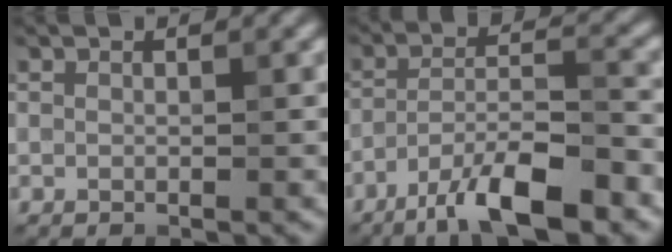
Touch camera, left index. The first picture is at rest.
{"total": 8.4, "force": [-5.9, 1.9, 5.7], "torque": [-0.094, 0.005, -0.107]}